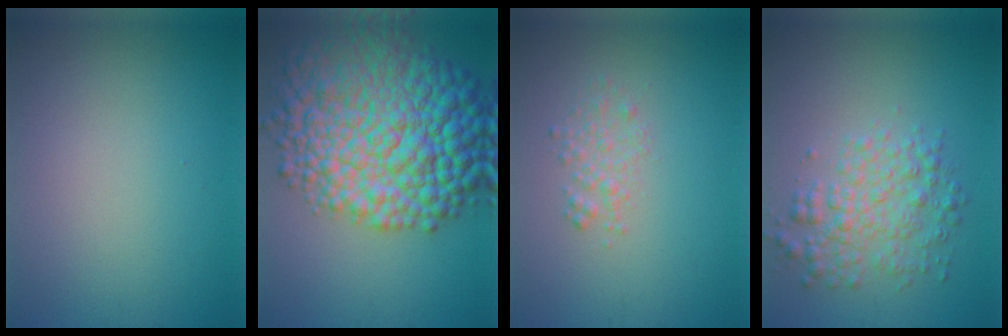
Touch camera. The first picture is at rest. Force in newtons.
{"total": 14.9, "press": 14.9, "slide": 0.2}
{"total": 1.6, "press": 1.6, "slide": 0.1}
{"total": 4.0, "press": 4.0, "slide": 0.0}